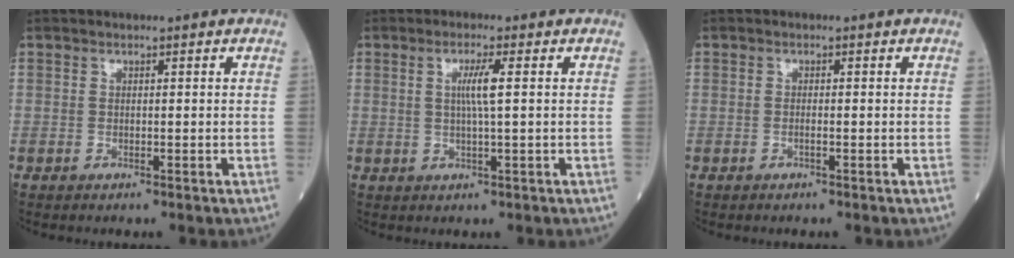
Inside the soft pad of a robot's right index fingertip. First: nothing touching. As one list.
[{"total": 3.6, "force": [0.6, -0.5, 3.5], "torque": [-0.068, -0.002, 0.009]}, {"total": 0.7, "force": [-0.3, 0.0, 0.6], "torque": [-0.013, 0.000, -0.005]}]